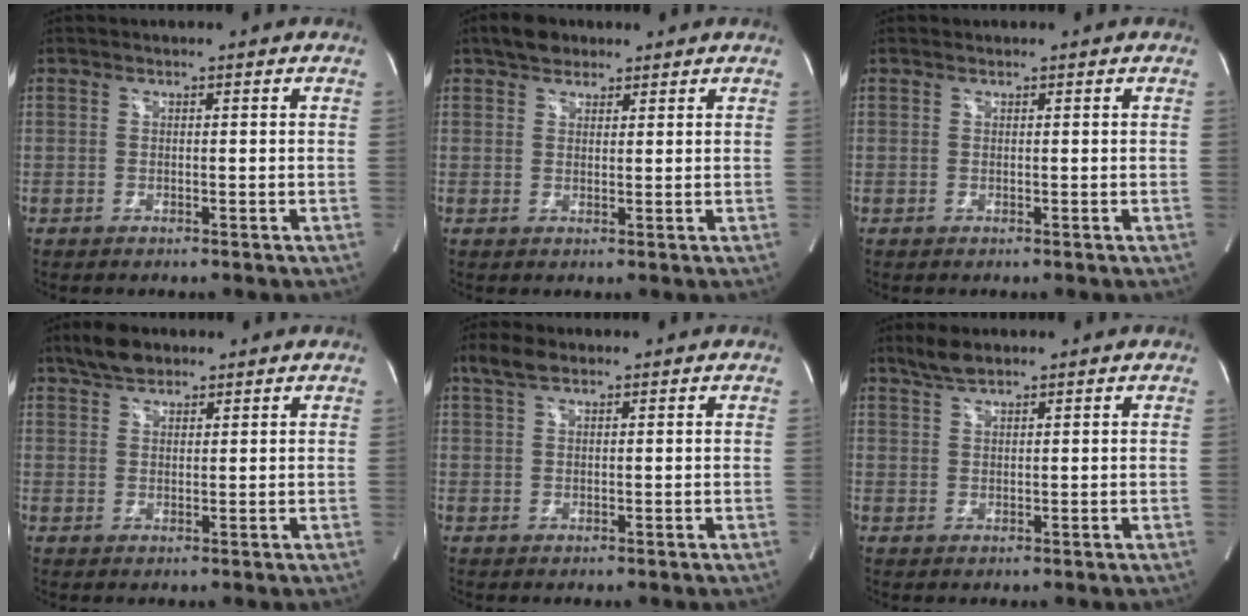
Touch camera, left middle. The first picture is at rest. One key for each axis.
{"total": 3.8, "fx": 2.8, "fy": 2.2, "fz": 1.4, "tx": -0.027, "ty": 0.018, "tz": 0.049}
{"total": 0.0}
{"total": 4.5, "fx": 3.6, "fy": 1.9, "fz": 1.9, "tx": -0.044, "ty": 0.014, "tz": 0.068}
{"total": 3.6, "fx": 2.5, "fy": 1.3, "fz": 2.2, "tx": -0.056, "ty": 0.018, "tz": 0.054}
{"total": 3.1, "fx": 2.6, "fy": 0.6, "fz": 1.6, "tx": -0.039, "ty": 0.010, "tz": 0.055}